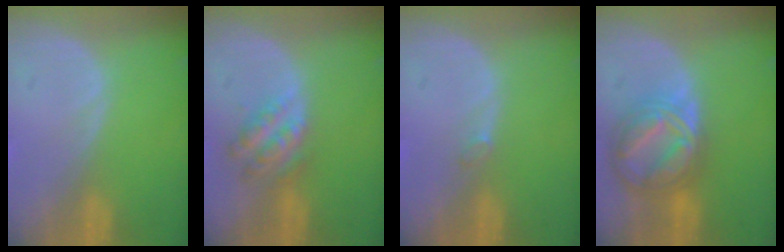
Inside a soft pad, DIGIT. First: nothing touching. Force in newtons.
{"total": 5.4, "press": 5.0, "slide": 2.2}
{"total": 0.8, "press": 0.8, "slide": 0.2}
{"total": 8.8, "press": 8.8, "slide": 0.6}